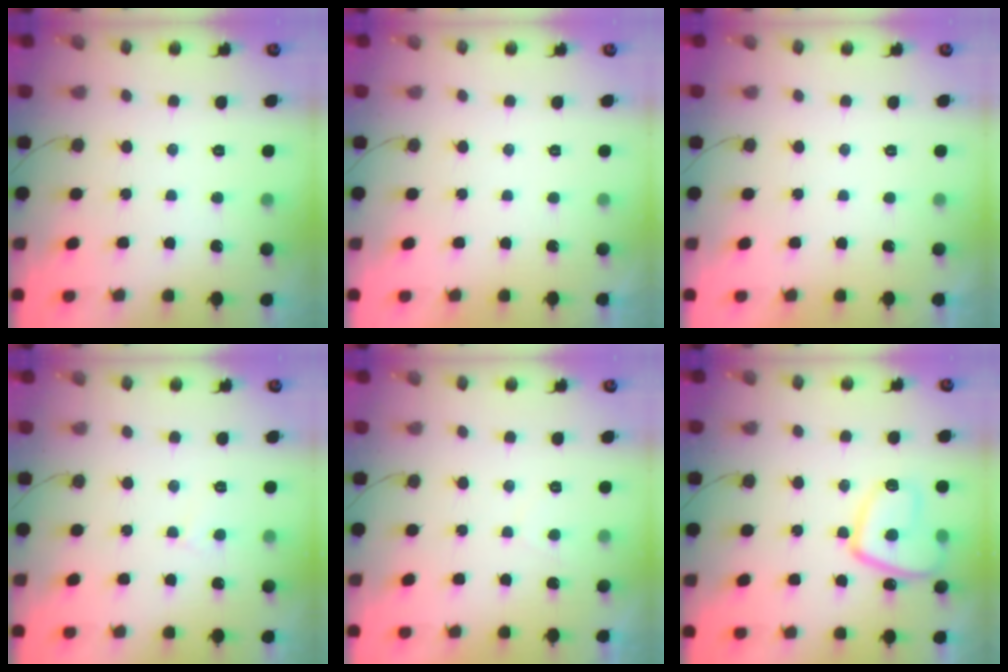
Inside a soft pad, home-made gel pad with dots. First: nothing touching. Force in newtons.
{"total": 2.2, "press": 2.1, "slide": 0.4}
{"total": 2.1, "press": 2.1, "slide": 0.4}
{"total": 2.3, "press": 2.3, "slide": 0.2}
{"total": 1.0, "press": 0.8, "slide": 0.6}
{"total": 12.2, "press": 12.2, "slide": 1.2}